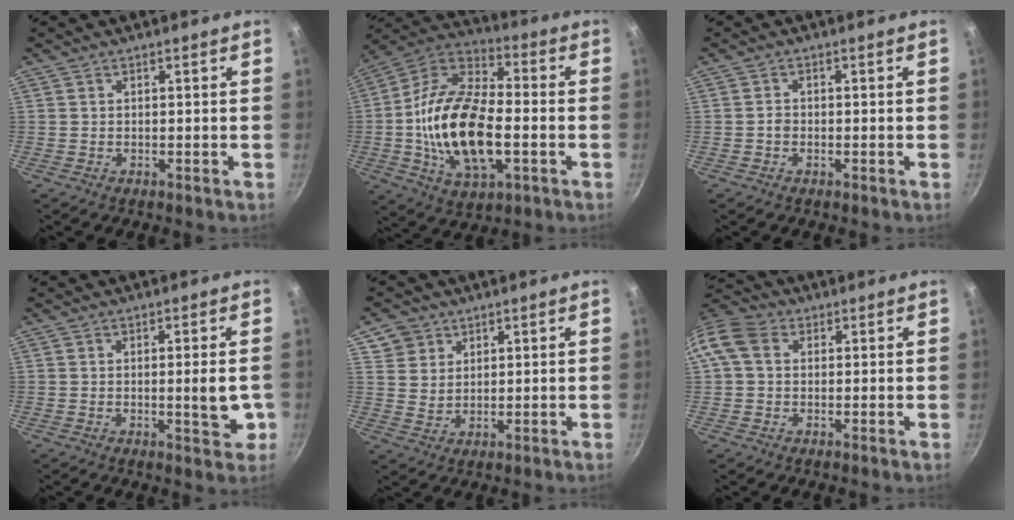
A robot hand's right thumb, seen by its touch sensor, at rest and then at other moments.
{"total": 22.2, "force": [-3.2, 11.7, 18.6], "torque": [-0.342, 0.028, -0.069]}
{"total": 1.2, "force": [-0.4, 0.9, 0.6], "torque": [-0.006, 0.007, -0.007]}
{"total": 5.5, "force": [-0.6, 1.3, 5.3], "torque": [-0.071, -0.010, -0.008]}
{"total": 5.6, "force": [3.1, 4.6, 1.0], "torque": [0.011, -0.002, 0.060]}
{"total": 9.3, "force": [2.0, 7.2, 5.5], "torque": [-0.103, 0.019, 0.019]}